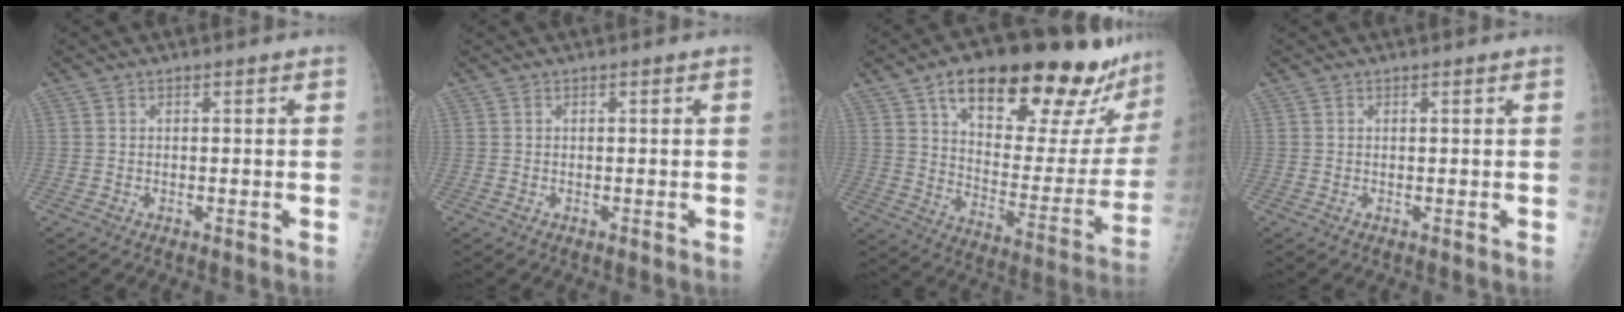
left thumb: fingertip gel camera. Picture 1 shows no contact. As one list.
[{"total": 0.0}, {"total": 28.4, "force": [20.0, 9.9, 17.5], "torque": [-0.209, -0.070, 0.286]}, {"total": 0.0}]